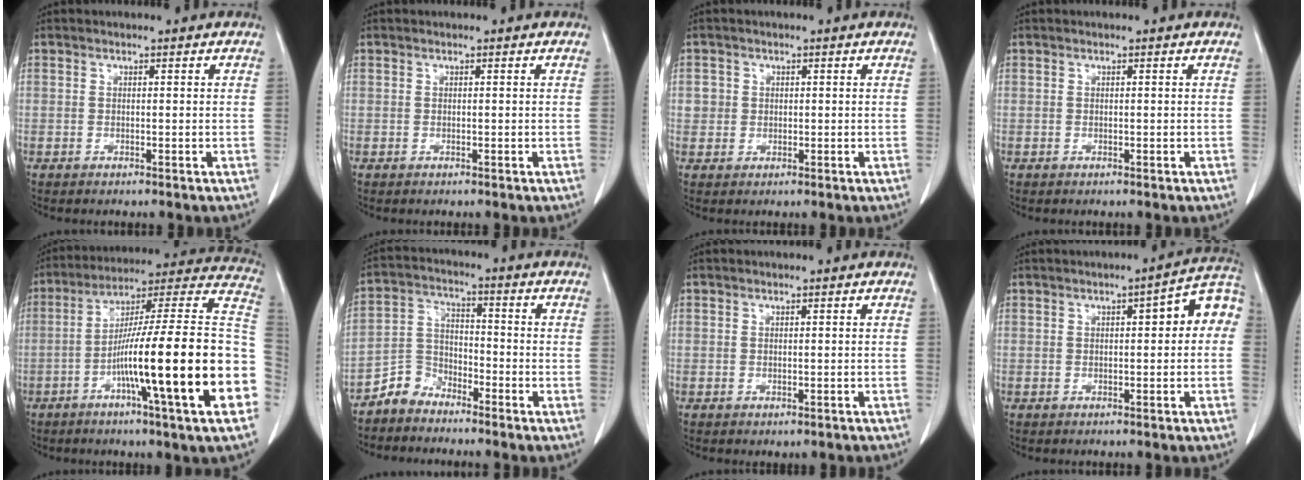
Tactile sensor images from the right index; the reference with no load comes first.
{"total": 0.0}
{"total": 2.1, "force": [0.4, 2.1, 0.3], "torque": [0.007, 0.004, 0.005]}
{"total": 0.0}
{"total": 25.6, "force": [-6.7, 0.0, 24.7], "torque": [-0.292, 0.004, -0.116]}
{"total": 5.3, "force": [-4.4, 3.0, 0.1], "torque": [0.004, 0.012, -0.091]}
{"total": 1.0, "force": [-0.6, 0.8, 0.3], "torque": [-0.001, 0.004, -0.005]}
{"total": 6.5, "force": [0.9, 1.7, 6.2], "torque": [-0.073, 0.030, 0.003]}